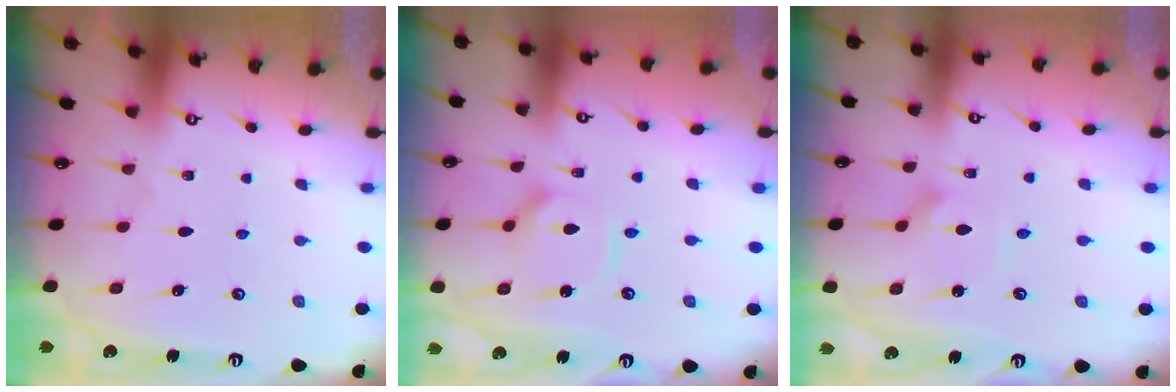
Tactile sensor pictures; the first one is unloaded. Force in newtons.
{"total": 7.6, "press": 7.6, "slide": 0.5}
{"total": 1.8, "press": 1.8, "slide": 0.2}